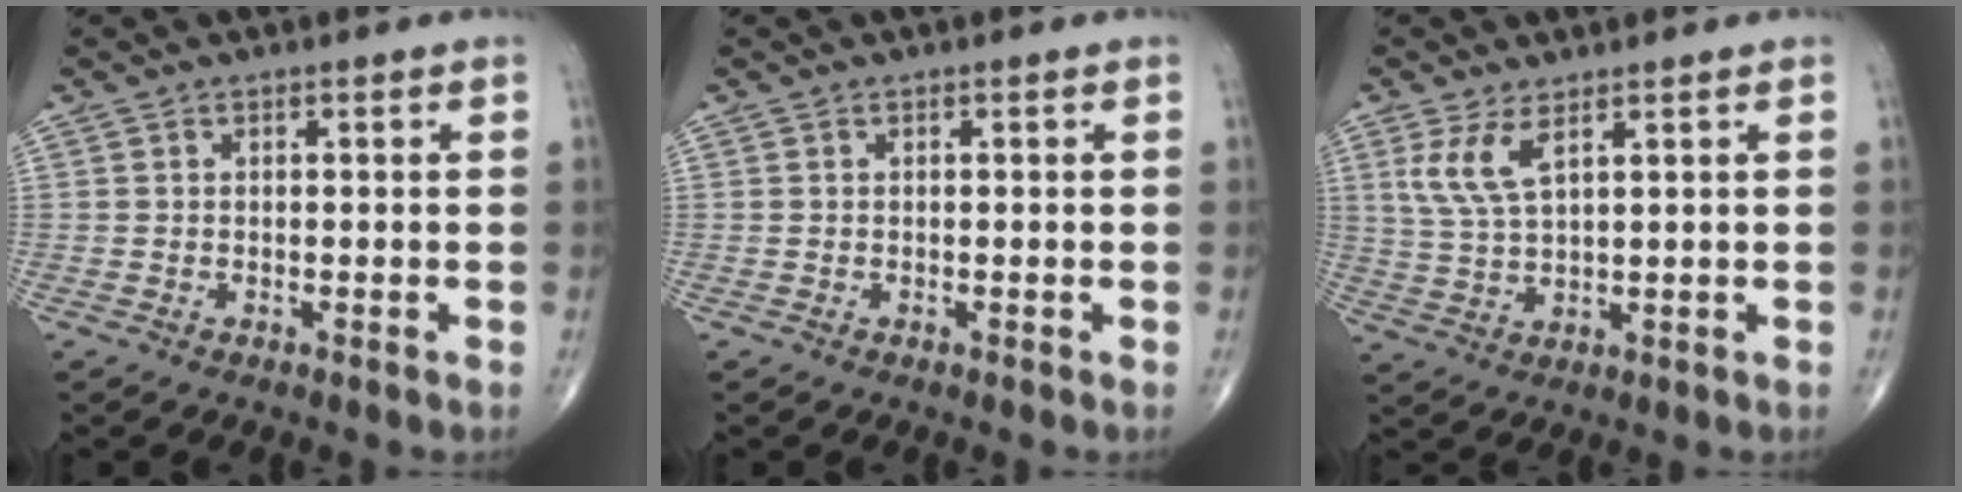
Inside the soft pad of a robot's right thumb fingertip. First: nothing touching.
{"total": 0.0}
{"total": 6.1, "force": [3.1, 2.0, 4.9], "torque": [-0.111, -0.012, 0.072]}